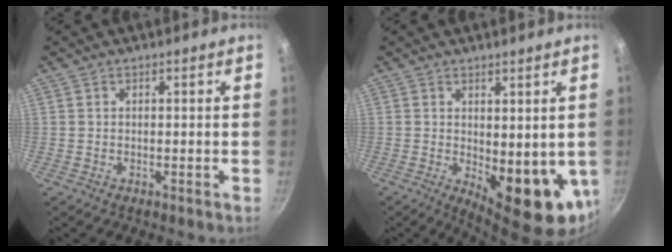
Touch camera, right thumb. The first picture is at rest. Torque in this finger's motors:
{"motor_torque": [-0.85, 0.83, -0.24, -0.12, 0.15]}